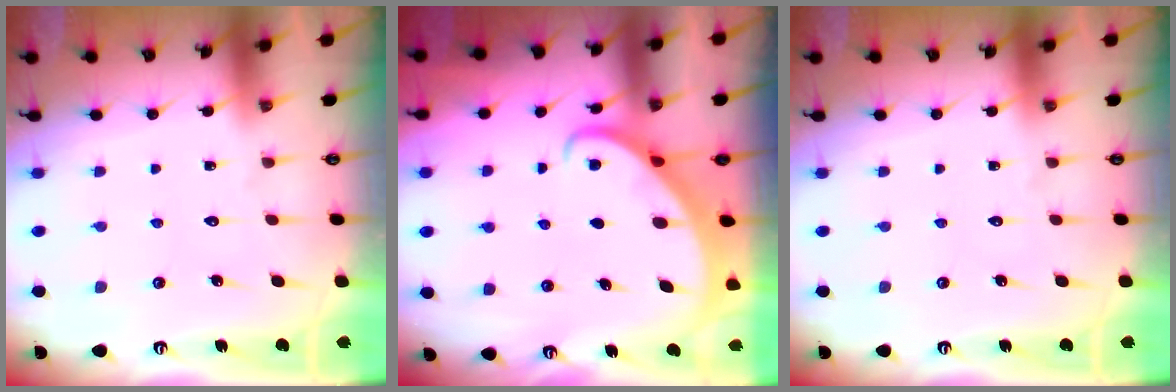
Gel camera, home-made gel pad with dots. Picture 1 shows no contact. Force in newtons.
{"total": 2.6, "press": 2.6, "slide": 0.1}
{"total": 0.0}